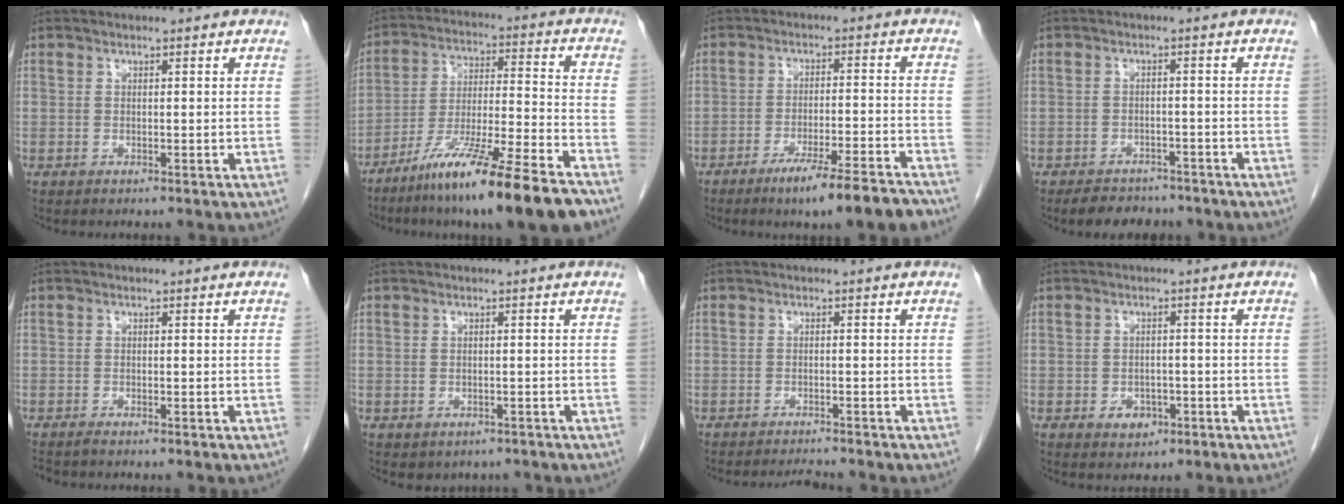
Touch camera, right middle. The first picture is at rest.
{"total": 17.0, "force": [-12.2, -0.2, 11.9], "torque": [-0.205, -0.034, -0.213]}
{"total": 9.6, "force": [-7.2, 0.1, 6.4], "torque": [-0.087, -0.014, -0.114]}
{"total": 6.0, "force": [-5.1, 2.8, 1.5], "torque": [-0.019, 0.003, -0.069]}
{"total": 0.8, "force": [-0.7, 0.0, 0.3], "torque": [-0.011, -0.003, -0.015]}
{"total": 2.4, "force": [-1.6, 1.6, 0.6], "torque": [-0.005, 0.001, -0.016]}
{"total": 2.2, "force": [-2.2, -0.4, 0.1], "torque": [-0.005, -0.012, -0.034]}
{"total": 2.9, "force": [-1.3, 2.2, 1.4], "torque": [-0.016, 0.005, -0.008]}